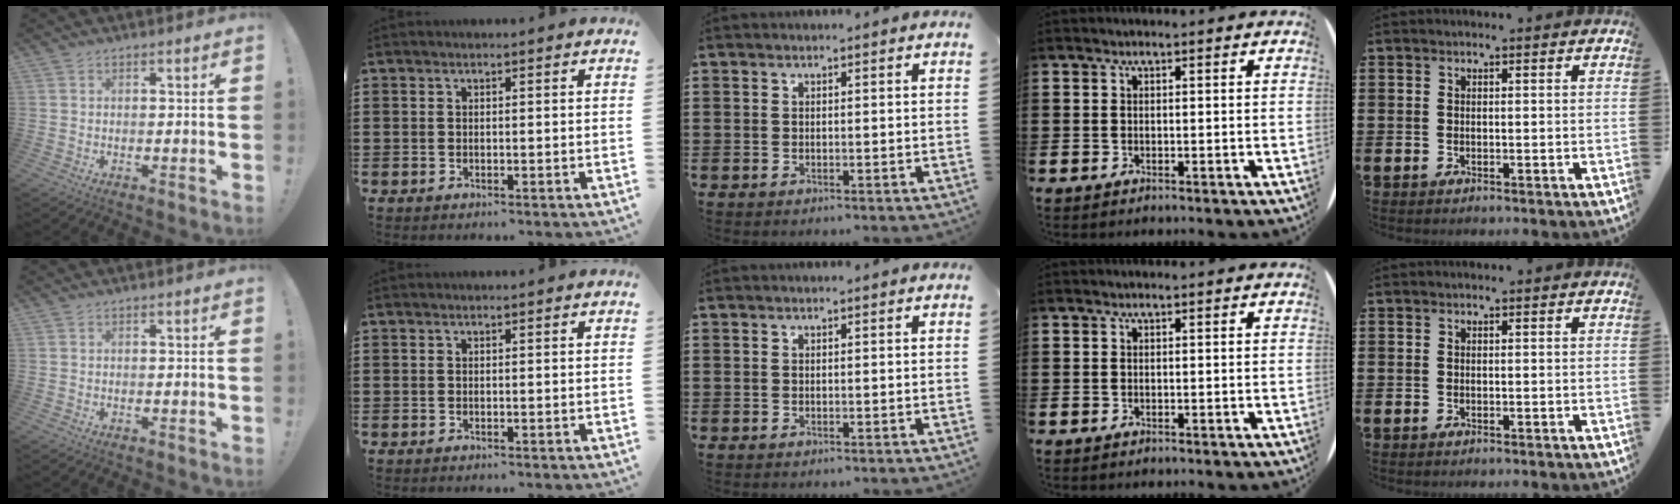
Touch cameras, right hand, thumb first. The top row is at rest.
{}